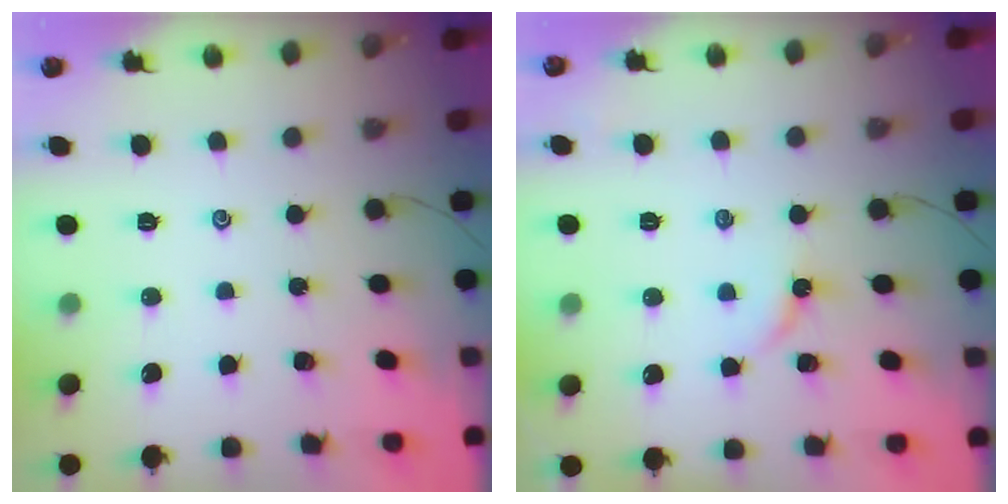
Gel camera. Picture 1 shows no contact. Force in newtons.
{"total": 3.0, "press": 2.9, "slide": 0.5}